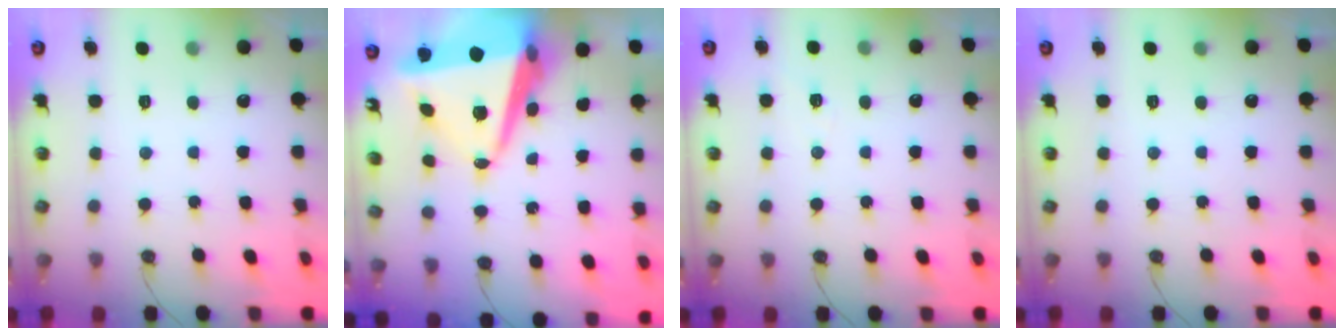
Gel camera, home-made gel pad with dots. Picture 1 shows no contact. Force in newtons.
{"total": 16.3, "press": 16.0, "slide": 2.9}
{"total": 3.1, "press": 2.0, "slide": 2.3}
{"total": 0.0}